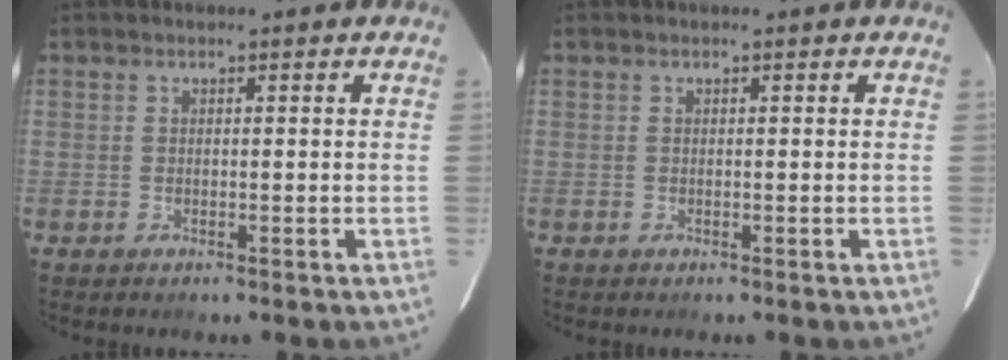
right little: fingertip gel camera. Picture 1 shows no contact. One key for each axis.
{"total": 0.0}